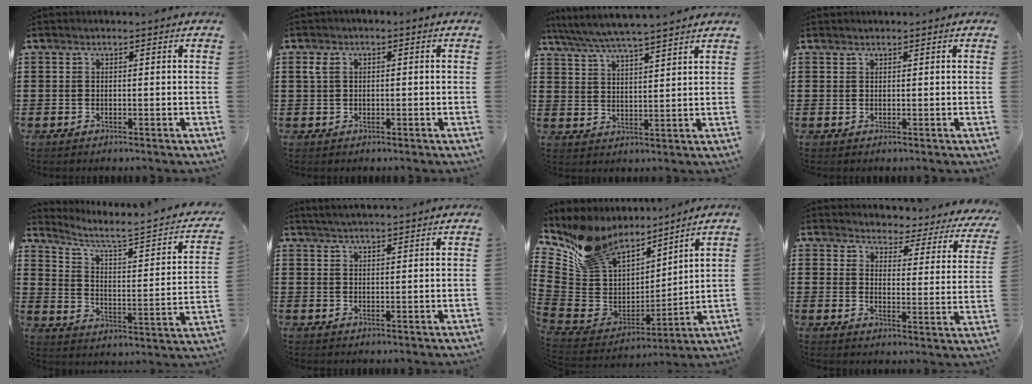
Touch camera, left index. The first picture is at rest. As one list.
[{"total": 1.8, "force": [-0.1, 1.1, 1.5], "torque": [-0.039, 0.002, -0.006]}, {"total": 5.2, "force": [4.8, -0.2, 1.9], "torque": [-0.054, -0.023, 0.082]}, {"total": 0.6, "force": [0.5, 0.3, 0.0], "torque": [-0.003, 0.000, 0.011]}, {"total": 4.6, "force": [3.3, 0.4, 3.2], "torque": [-0.082, -0.031, 0.045]}, {"total": 2.6, "force": [2.5, -0.3, 0.4], "torque": [-0.013, -0.004, 0.048]}, {"total": 10.7, "force": [8.9, 5.4, 2.6], "torque": [-0.107, -0.056, 0.168]}, {"total": 3.0, "force": [2.9, 0.8, 0.2], "torque": [-0.019, -0.027, 0.041]}]